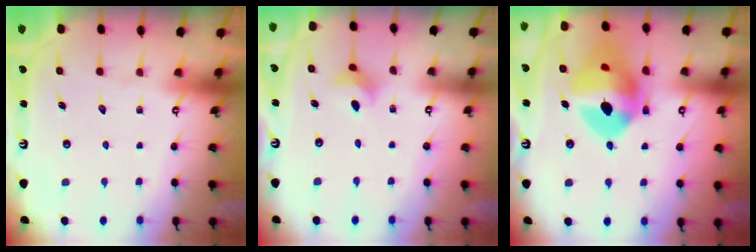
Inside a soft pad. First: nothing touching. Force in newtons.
{"total": 2.8, "press": 2.8, "slide": 0.2}
{"total": 16.2, "press": 15.2, "slide": 5.6}